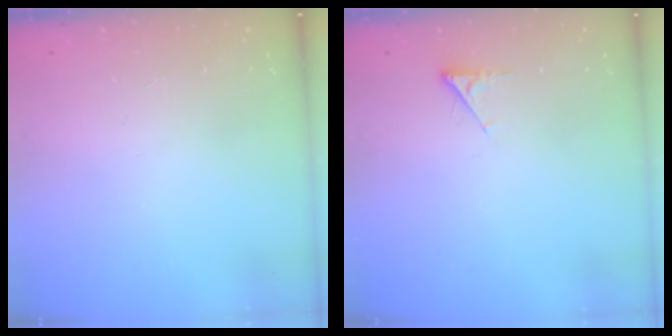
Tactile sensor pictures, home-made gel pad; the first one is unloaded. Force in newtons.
{"total": 2.4, "press": 2.4, "slide": 0.4}